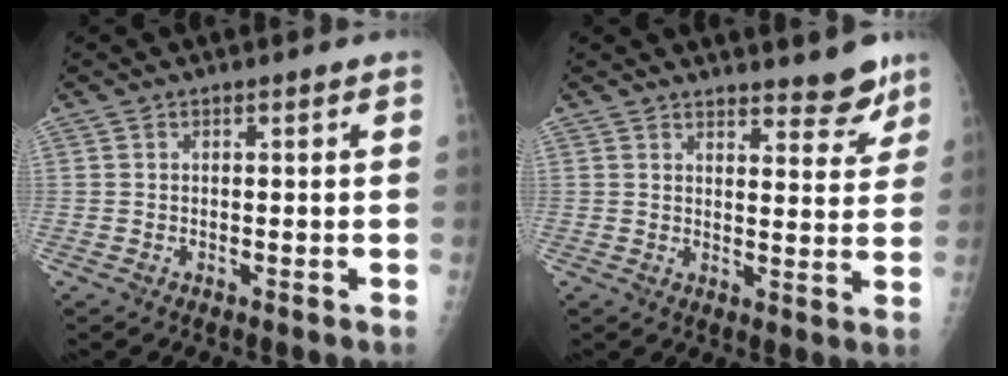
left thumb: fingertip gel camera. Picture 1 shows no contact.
{"total": 6.6, "force": [5.7, 2.0, 2.7], "torque": [-0.011, -0.042, 0.071]}